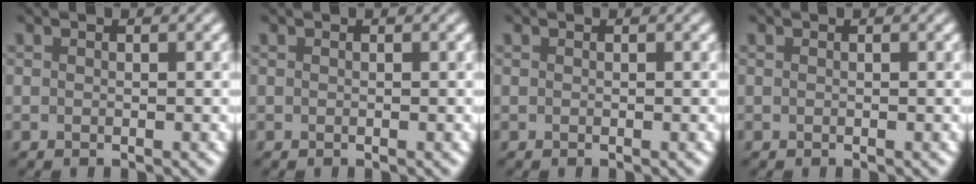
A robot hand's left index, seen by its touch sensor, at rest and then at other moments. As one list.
[{"total": 0.0}, {"total": 0.0}, {"total": 0.0}]